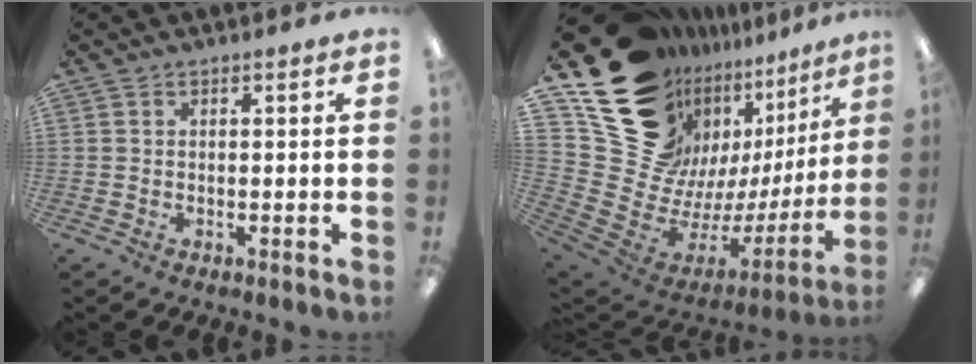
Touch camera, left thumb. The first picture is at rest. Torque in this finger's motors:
{"motor_torque": [0.75, 0.90, 1.34, -1.45, 0.32]}